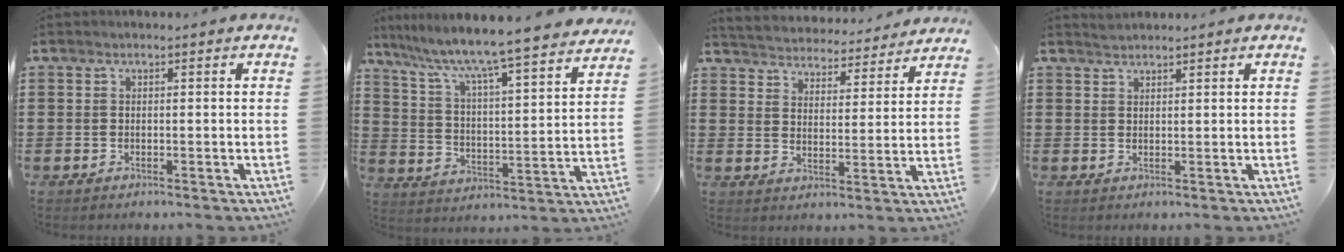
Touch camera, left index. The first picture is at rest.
{"total": 6.9, "force": [6.2, -0.6, 2.9], "torque": [-0.085, -0.059, 0.095]}
{"total": 4.4, "force": [4.3, -0.1, -0.4], "torque": [-0.020, -0.038, 0.072]}
{"total": 1.4, "force": [1.4, 0.0, 0.0], "torque": [-0.003, 0.000, 0.028]}